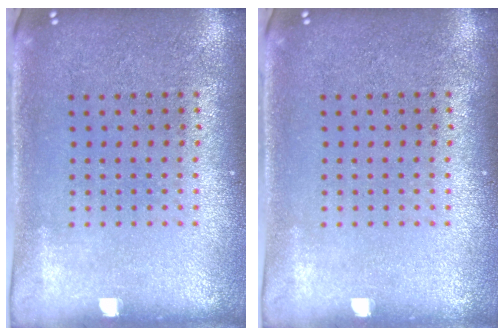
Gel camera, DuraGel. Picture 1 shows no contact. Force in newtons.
{"total": 0.0}